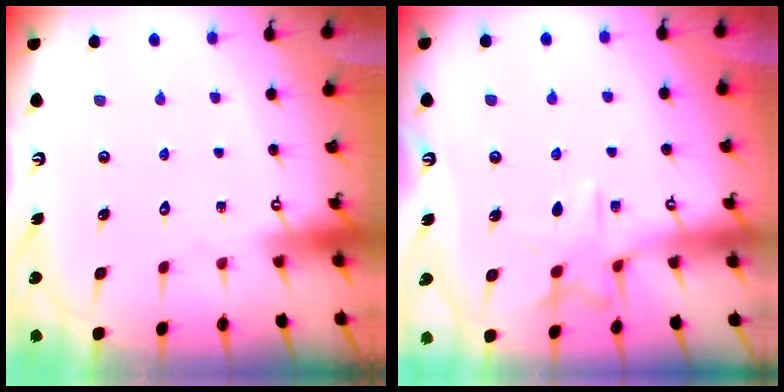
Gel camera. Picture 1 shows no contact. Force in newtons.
{"total": 8.8, "press": 8.8, "slide": 0.4}